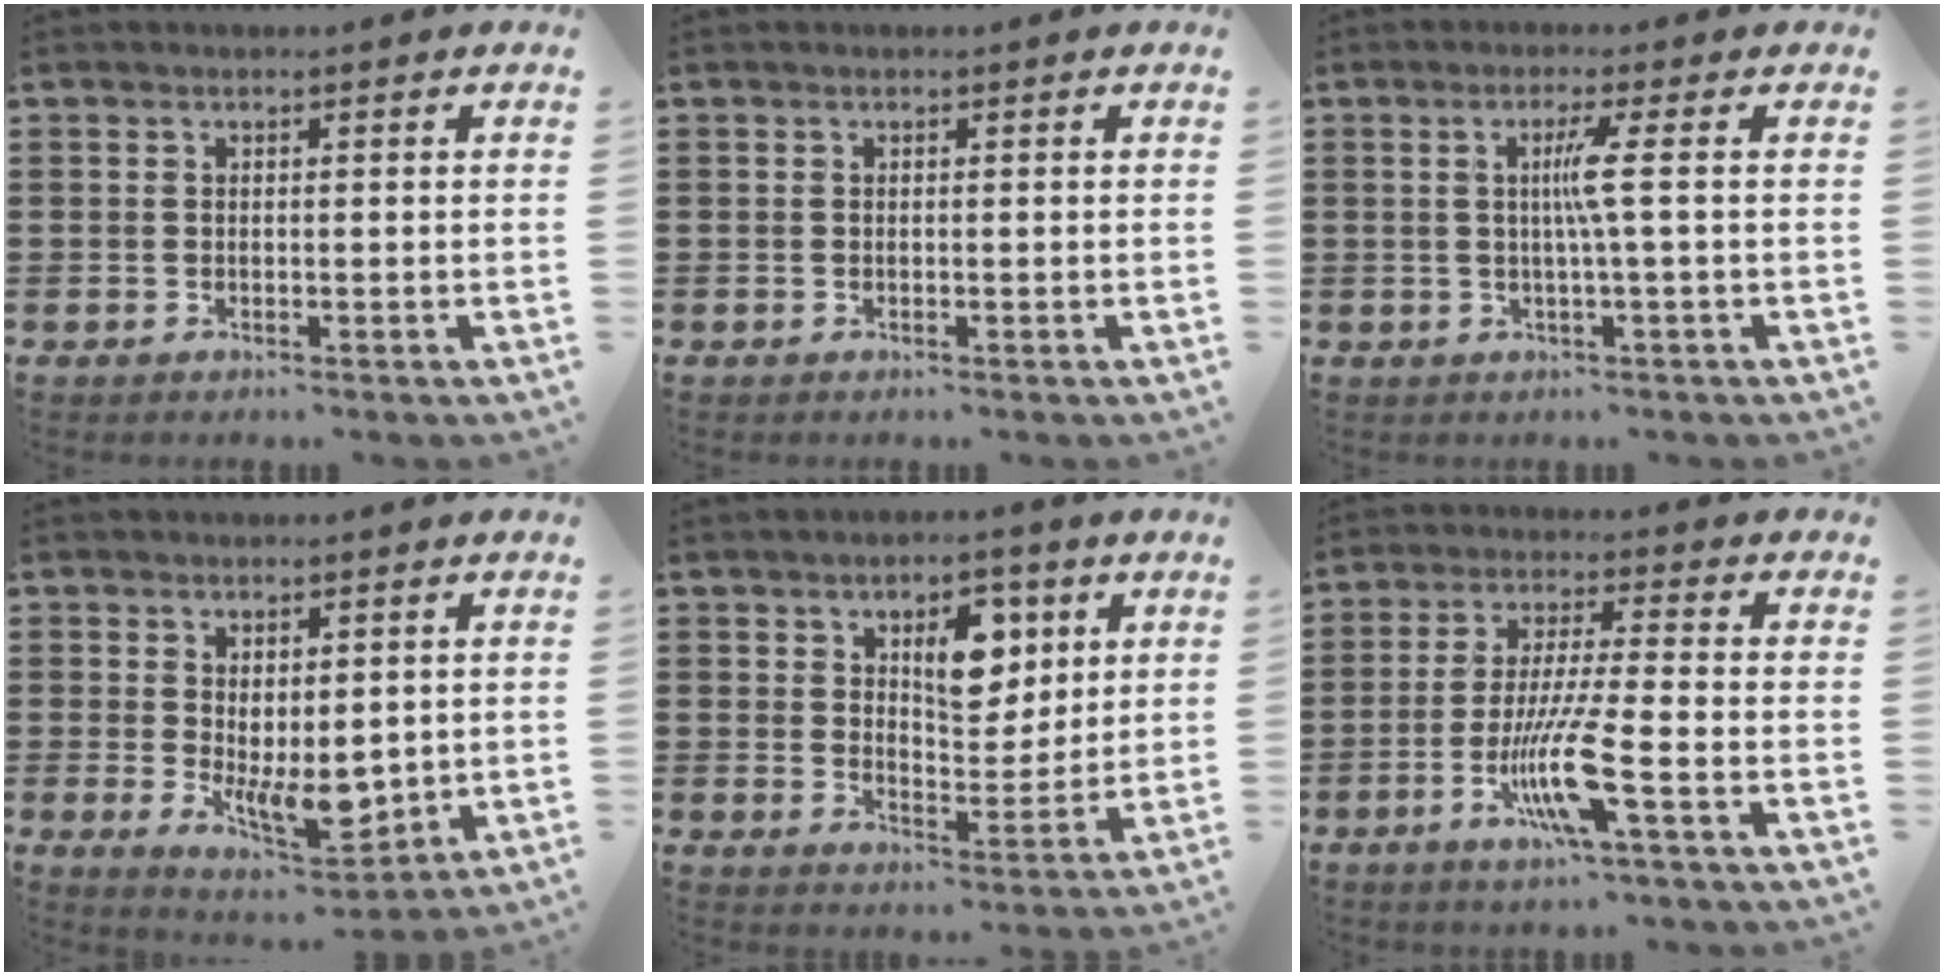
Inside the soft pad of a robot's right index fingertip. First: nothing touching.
{"total": 0.0}
{"total": 4.1, "force": [0.2, -0.8, 4.0], "torque": [-0.075, -0.008, -0.003]}
{"total": 6.2, "force": [-0.2, 3.2, 5.3], "torque": [-0.090, -0.006, -0.002]}
{"total": 7.7, "force": [3.4, 4.5, 5.3], "torque": [-0.073, -0.002, 0.050]}
{"total": 10.0, "force": [-3.8, 0.5, 9.2], "torque": [-0.191, -0.020, -0.075]}